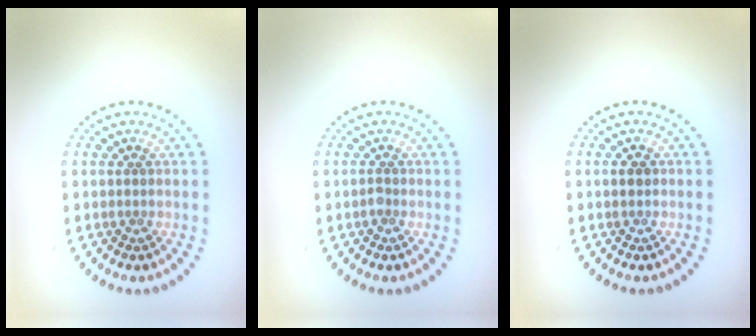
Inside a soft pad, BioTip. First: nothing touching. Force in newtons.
{"total": 0.6, "press": 0.5, "slide": 0.3}
{"total": 1.2, "press": 1.2, "slide": 0.1}